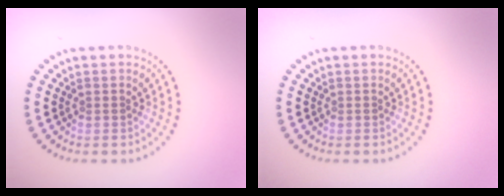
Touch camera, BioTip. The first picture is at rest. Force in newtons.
{"total": 0.0}